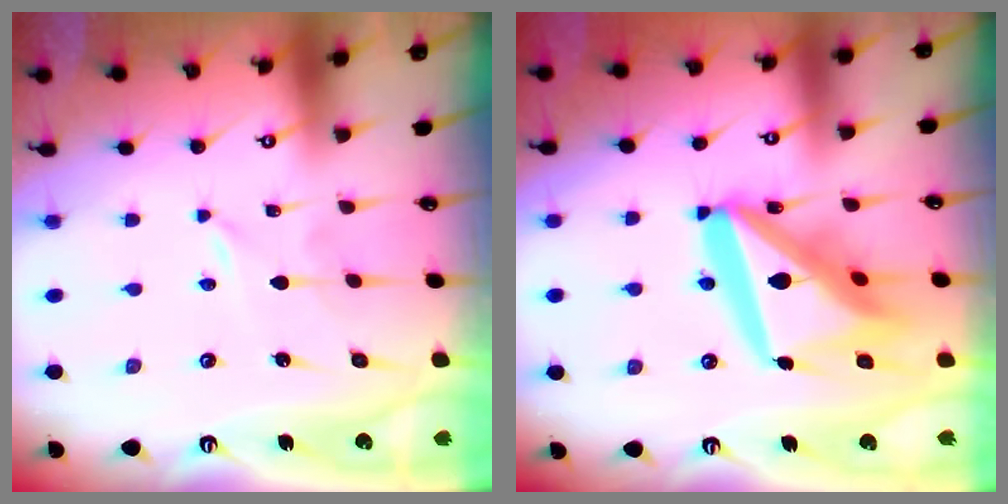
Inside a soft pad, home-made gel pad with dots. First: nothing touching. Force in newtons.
{"total": 21.6, "press": 21.4, "slide": 2.6}